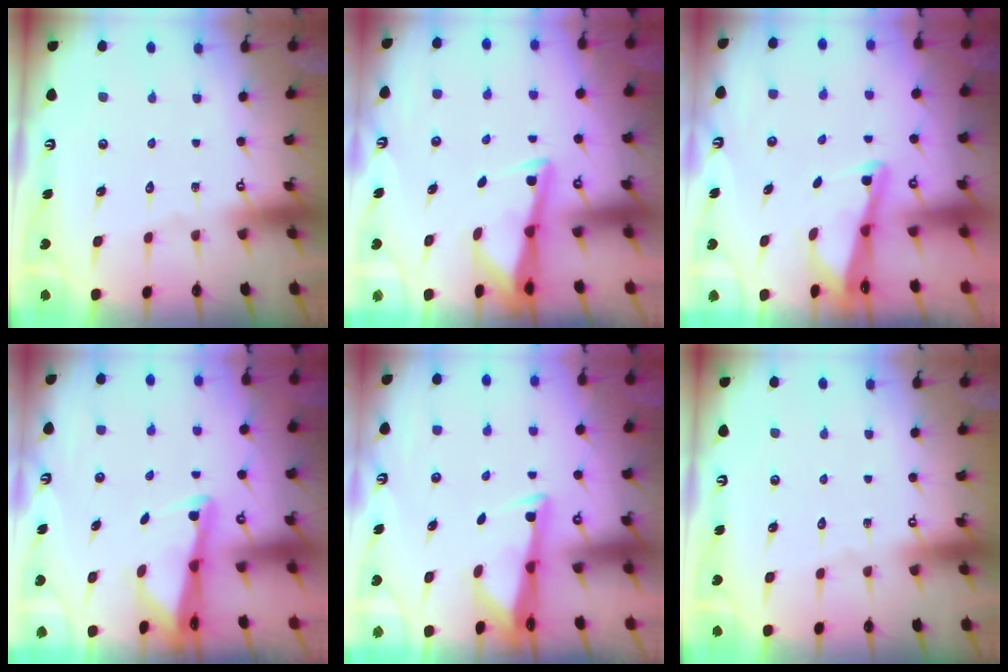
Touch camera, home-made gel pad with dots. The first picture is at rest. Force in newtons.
{"total": 3.1, "press": 3.1, "slide": 0.4}
{"total": 2.6, "press": 2.6, "slide": 0.2}
{"total": 2.4, "press": 2.3, "slide": 0.5}
{"total": 3.2, "press": 3.0, "slide": 0.9}
{"total": 0.0}